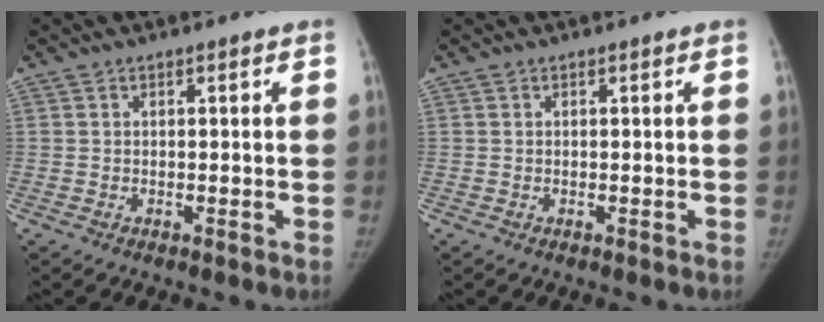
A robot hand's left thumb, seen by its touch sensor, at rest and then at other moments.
{"total": 0.0}